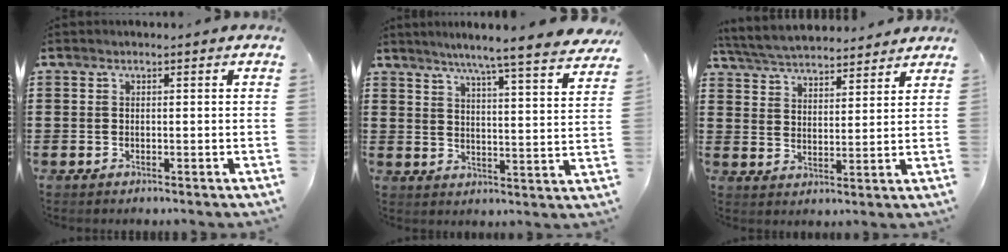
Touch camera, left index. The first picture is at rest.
{"total": 5.9, "force": [5.2, -1.0, 2.6], "torque": [-0.064, -0.042, 0.082]}
{"total": 5.2, "force": [5.1, 0.6, 0.8], "torque": [-0.039, -0.023, 0.090]}